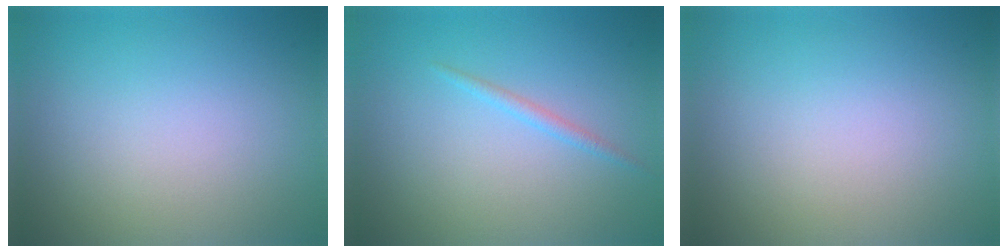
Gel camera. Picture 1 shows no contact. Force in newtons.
{"total": 1.0, "press": 1.0, "slide": 0.0}
{"total": 0.0}